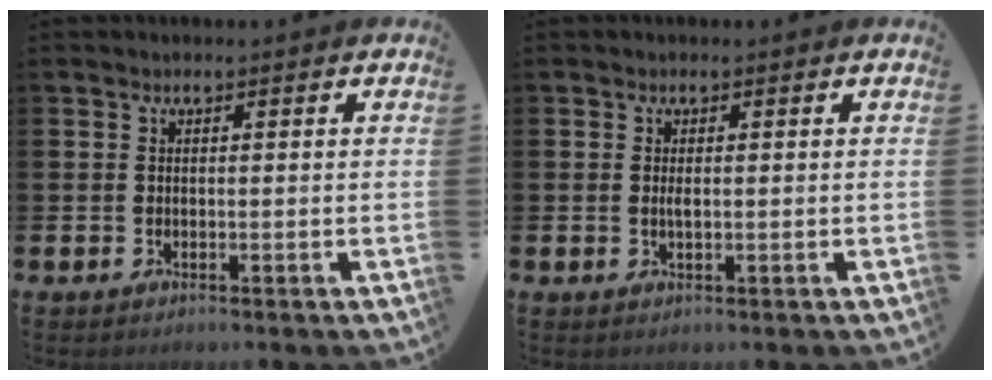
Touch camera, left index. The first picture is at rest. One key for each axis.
{"total": 1.0, "fx": 0.1, "fy": 0.3, "fz": 0.9, "tx": -0.026, "ty": 0.005, "tz": 0.002}